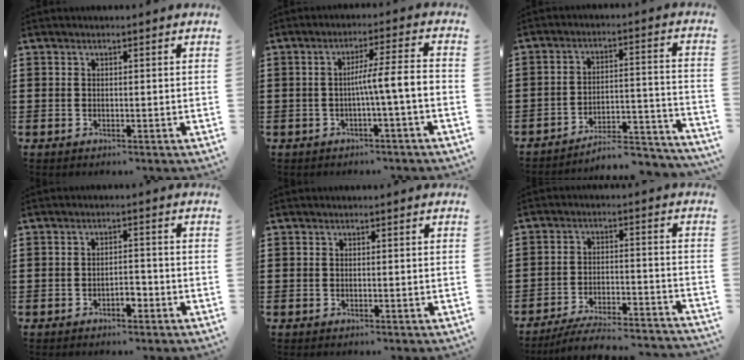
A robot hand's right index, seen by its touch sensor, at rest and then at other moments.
{"total": 5.8, "force": [-1.4, -0.2, 5.6], "torque": [-0.102, 0.000, -0.030]}
{"total": 6.4, "force": [-6.0, 0.7, 2.0], "torque": [-0.028, 0.005, -0.118]}
{"total": 2.4, "force": [-1.5, 1.0, 1.6], "torque": [-0.032, 0.004, -0.029]}
{"total": 0.0}
{"total": 6.0, "force": [-5.7, 0.1, 1.9], "torque": [-0.034, -0.003, -0.110]}